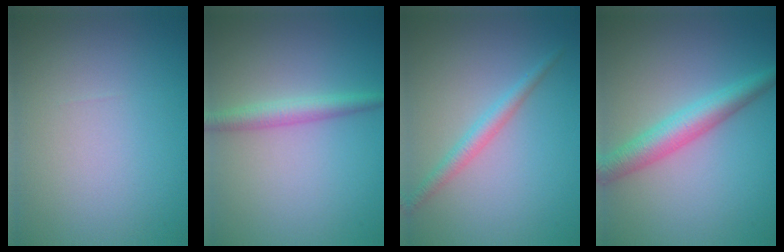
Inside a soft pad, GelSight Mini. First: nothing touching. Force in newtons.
{"total": 2.4, "press": 2.4, "slide": 0.1}
{"total": 2.1, "press": 2.1, "slide": 0.0}
{"total": 4.2, "press": 4.2, "slide": 0.1}